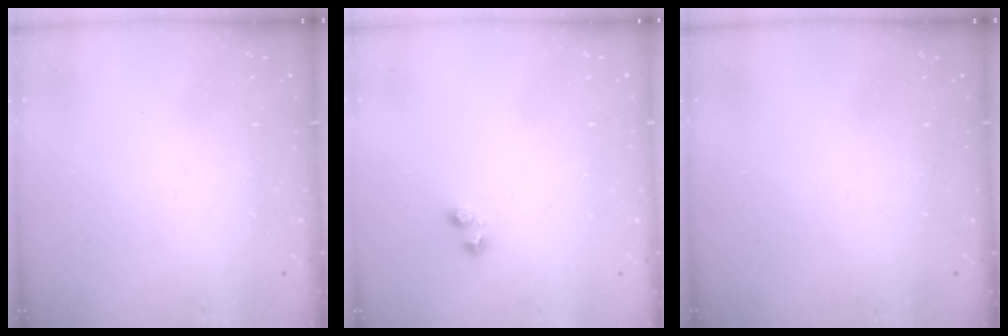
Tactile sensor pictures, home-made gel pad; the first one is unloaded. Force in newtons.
{"total": 1.9, "press": 1.9, "slide": 0.5}
{"total": 0.0}